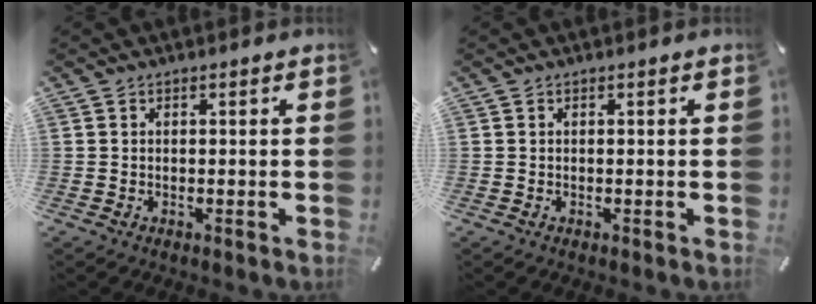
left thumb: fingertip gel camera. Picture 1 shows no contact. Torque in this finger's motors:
{"motor_torque": [0.00, 0.00, -0.01, 0.02, 0.00]}